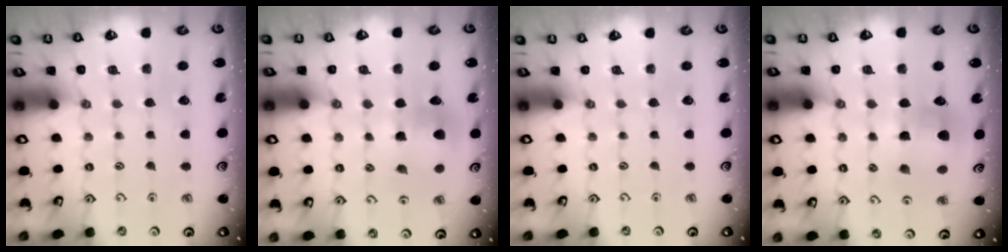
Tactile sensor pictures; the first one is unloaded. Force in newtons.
{"total": 7.1, "press": 7.0, "slide": 0.6}
{"total": 0.0}
{"total": 7.6, "press": 7.5, "slide": 0.8}